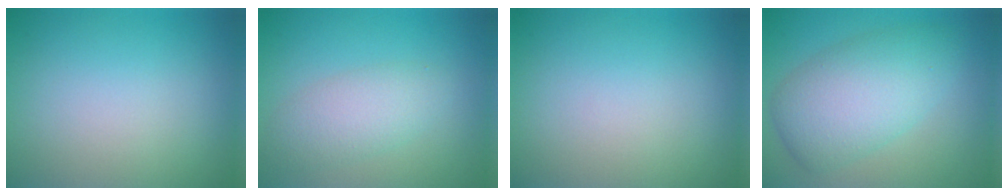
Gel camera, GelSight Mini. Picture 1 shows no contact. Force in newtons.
{"total": 3.3, "press": 3.3, "slide": 0.2}
{"total": 0.0}
{"total": 6.8, "press": 6.8, "slide": 0.2}